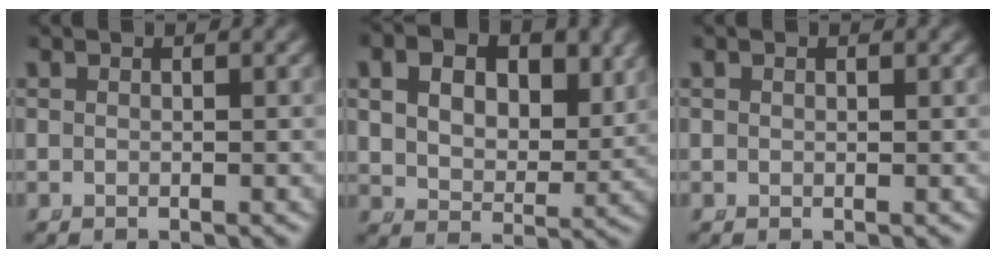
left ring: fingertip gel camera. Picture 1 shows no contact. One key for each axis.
{"total": 5.9, "fx": 2.3, "fy": 4.1, "fz": 3.6, "tx": -0.070, "ty": -0.025, "tz": 0.046}
{"total": 0.0}